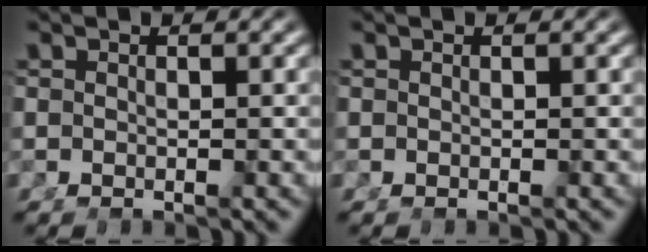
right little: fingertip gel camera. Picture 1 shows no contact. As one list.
[{"total": 0.0}]